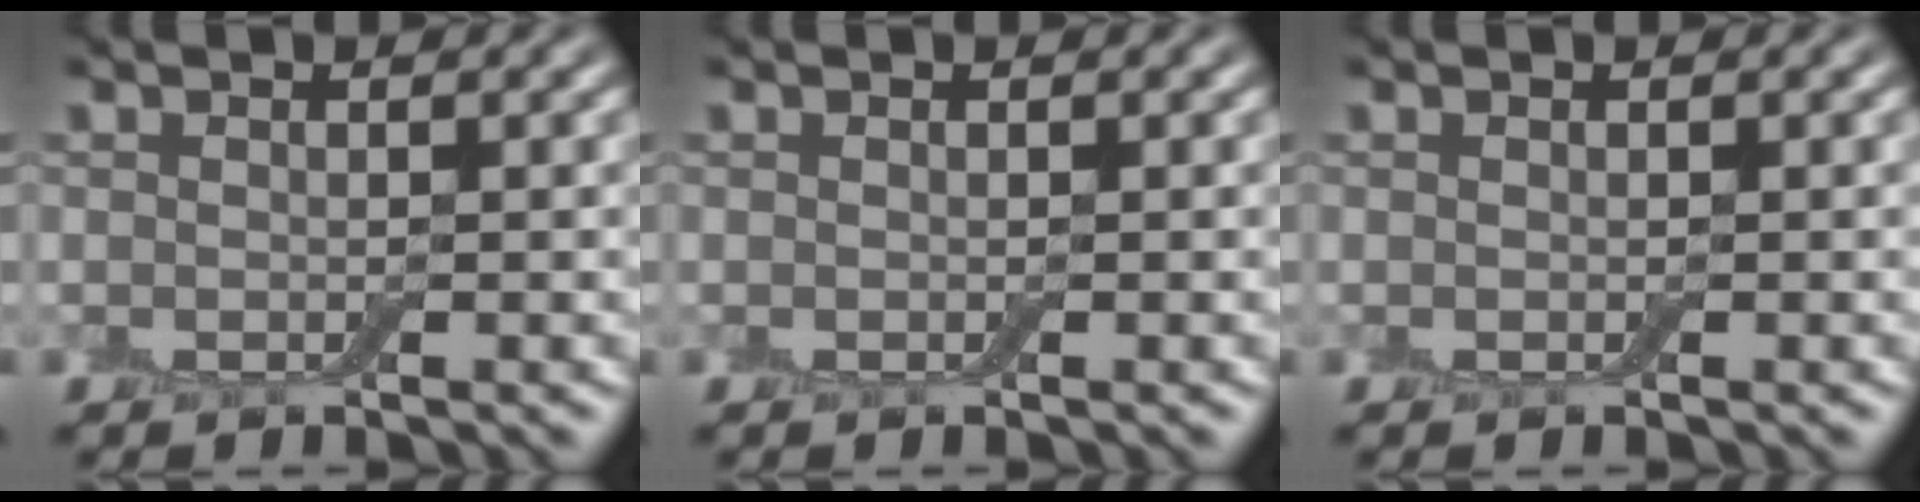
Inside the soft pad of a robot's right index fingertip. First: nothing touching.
{"total": 0.0}
{"total": 0.0}